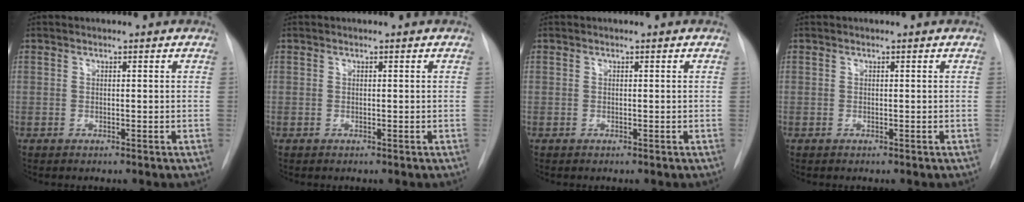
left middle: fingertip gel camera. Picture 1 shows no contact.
{"total": 0.0}
{"total": 0.0}
{"total": 0.0}